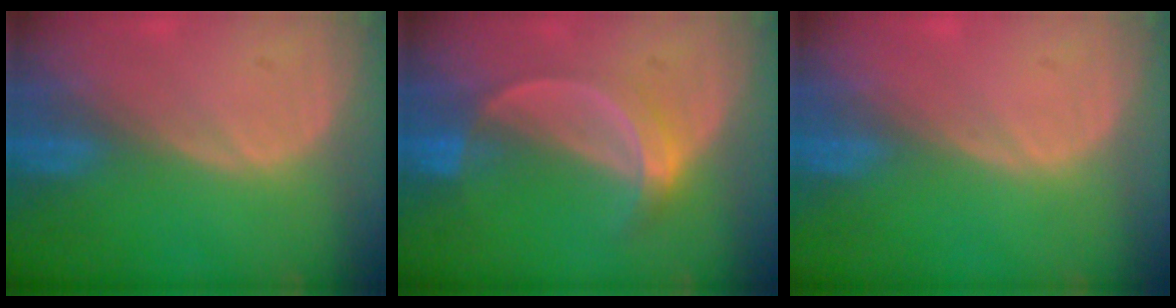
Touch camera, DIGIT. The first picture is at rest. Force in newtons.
{"total": 5.3, "press": 4.8, "slide": 2.3}
{"total": 0.0}